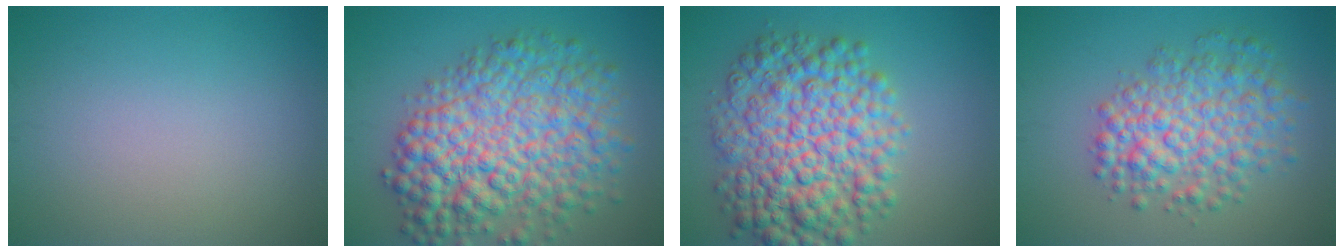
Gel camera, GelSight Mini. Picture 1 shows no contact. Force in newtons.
{"total": 10.8, "press": 10.8, "slide": 0.2}
{"total": 10.5, "press": 10.5, "slide": 0.1}
{"total": 6.4, "press": 6.4, "slide": 0.2}